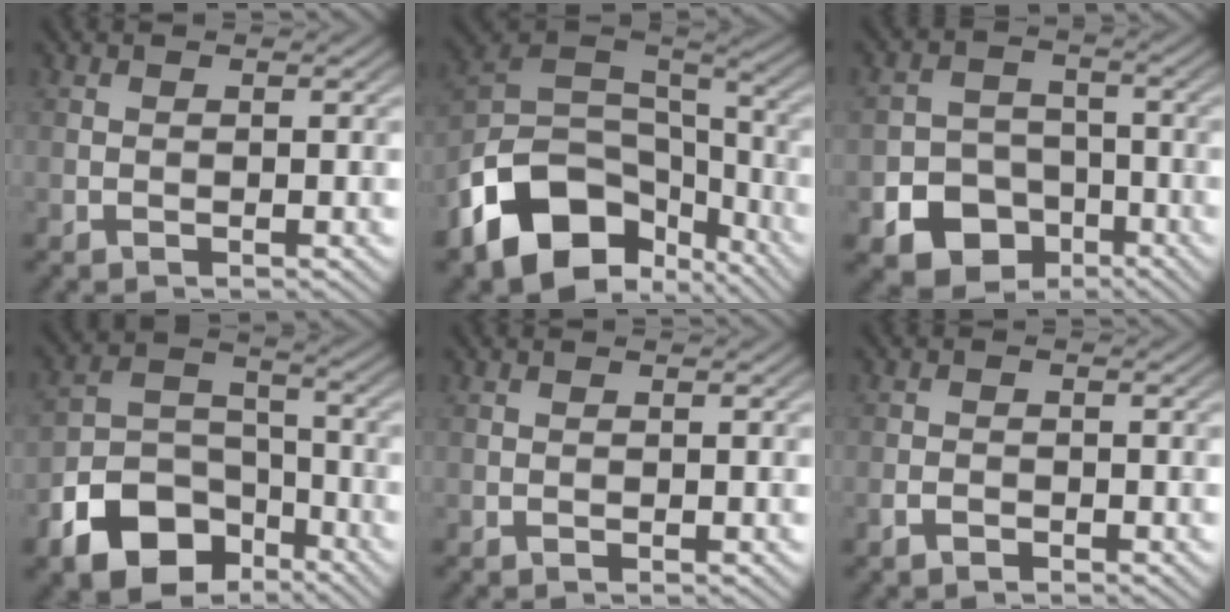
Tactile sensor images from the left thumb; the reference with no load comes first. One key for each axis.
{"total": 15.1, "fx": -7.9, "fy": 9.7, "fz": 8.4, "tx": -0.189, "ty": -0.025, "tz": -0.143}
{"total": 10.1, "fx": -5.5, "fy": 7.9, "fz": 3.4, "tx": -0.060, "ty": -0.035, "tz": -0.111}
{"total": 12.0, "fx": -7.1, "fy": 7.5, "fz": 6.0, "tx": -0.129, "ty": -0.021, "tz": -0.134}
{"total": 0.0}
{"total": 1.4, "fx": -1.1, "fy": 0.7, "fz": 0.7, "tx": -0.013, "ty": 0.000, "tz": -0.022}